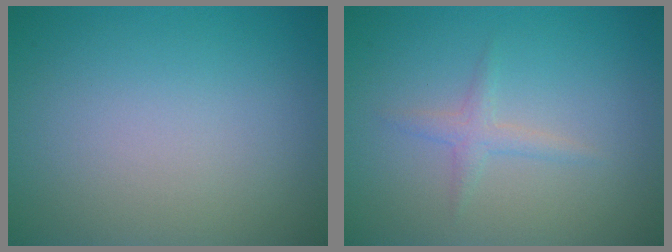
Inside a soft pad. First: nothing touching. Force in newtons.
{"total": 1.3, "press": 1.3, "slide": 0.0}